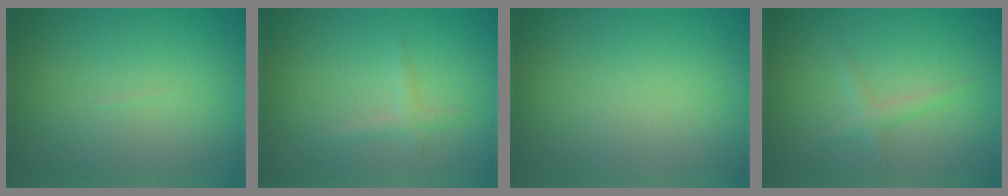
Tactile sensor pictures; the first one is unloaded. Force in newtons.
{"total": 1.1, "press": 1.0, "slide": 0.1}
{"total": 0.0}
{"total": 1.2, "press": 1.2, "slide": 0.1}